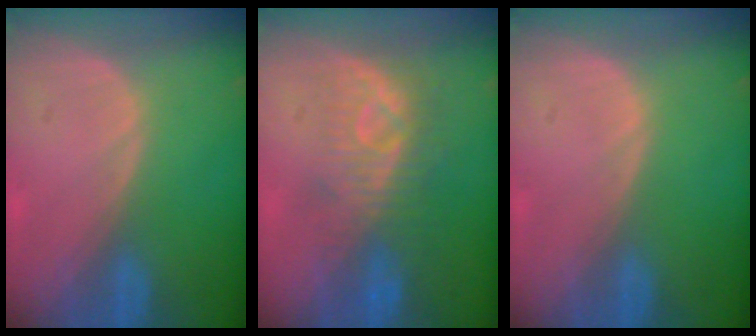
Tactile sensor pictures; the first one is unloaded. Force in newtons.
{"total": 8.2, "press": 7.8, "slide": 2.5}
{"total": 0.0}